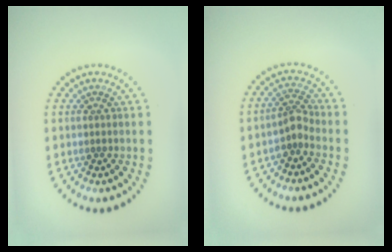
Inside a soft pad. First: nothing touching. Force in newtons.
{"total": 2.0, "press": 1.4, "slide": 1.4}